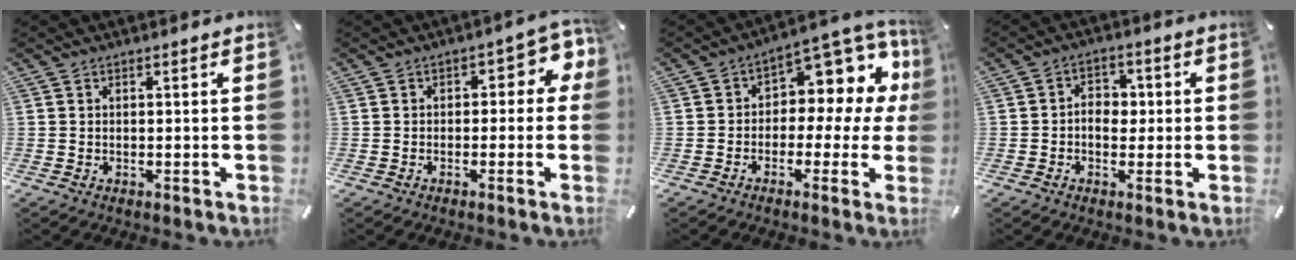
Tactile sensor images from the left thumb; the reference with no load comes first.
{"total": 5.4, "force": [0.4, 3.3, 4.3], "torque": [-0.053, 0.003, 0.000]}
{"total": 9.8, "force": [3.3, 6.2, 6.9], "torque": [-0.091, -0.033, 0.055]}
{"total": 5.3, "force": [-0.6, 4.0, 3.4], "torque": [-0.050, 0.006, -0.014]}